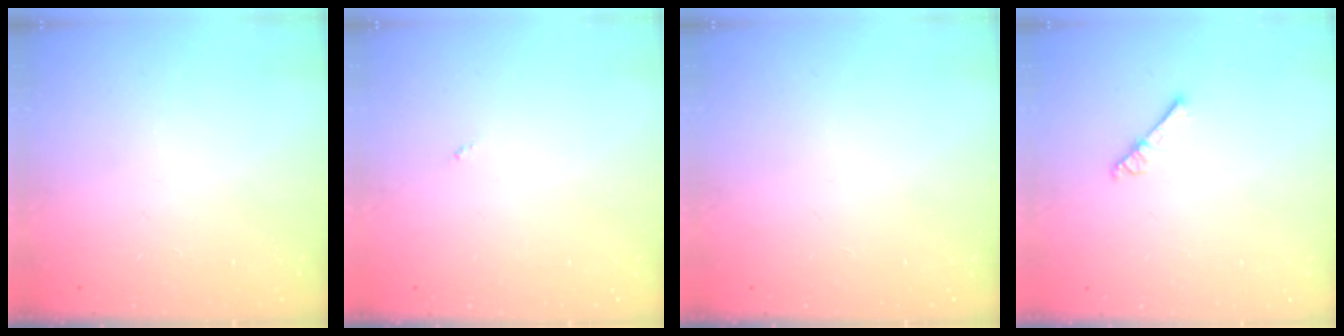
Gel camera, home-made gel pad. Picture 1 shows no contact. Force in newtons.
{"total": 0.0}
{"total": 0.0}
{"total": 2.6, "press": 2.6, "slide": 0.3}